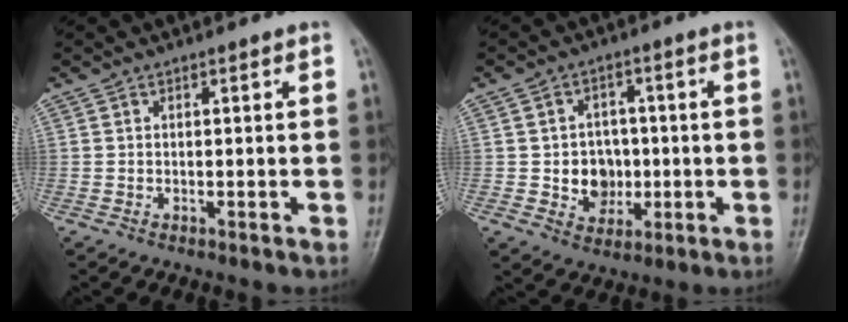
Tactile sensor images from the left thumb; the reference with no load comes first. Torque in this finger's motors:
{"motor_torque": [-0.05, 0.14, 0.44, -0.02, 0.00]}